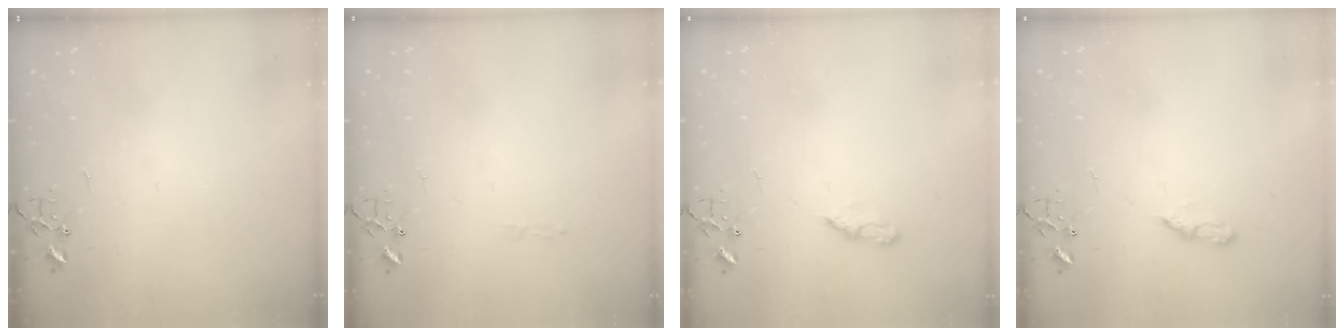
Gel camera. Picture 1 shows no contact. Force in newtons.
{"total": 2.6, "press": 2.6, "slide": 0.3}
{"total": 6.5, "press": 6.5, "slide": 0.5}
{"total": 6.5, "press": 6.5, "slide": 0.5}